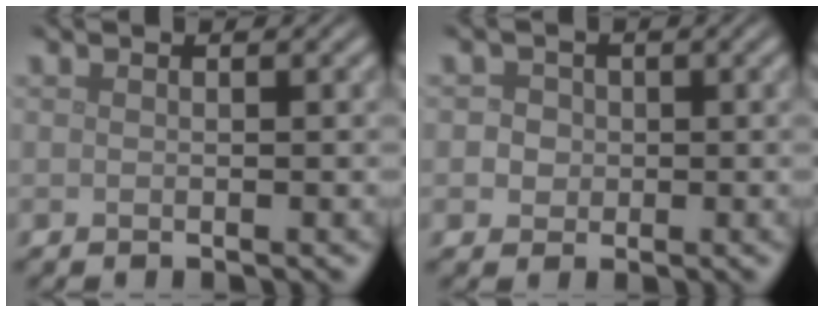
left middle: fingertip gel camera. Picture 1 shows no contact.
{"total": 3.2, "force": [0.7, 2.9, 1.2], "torque": [-0.005, 0.015, -0.003]}